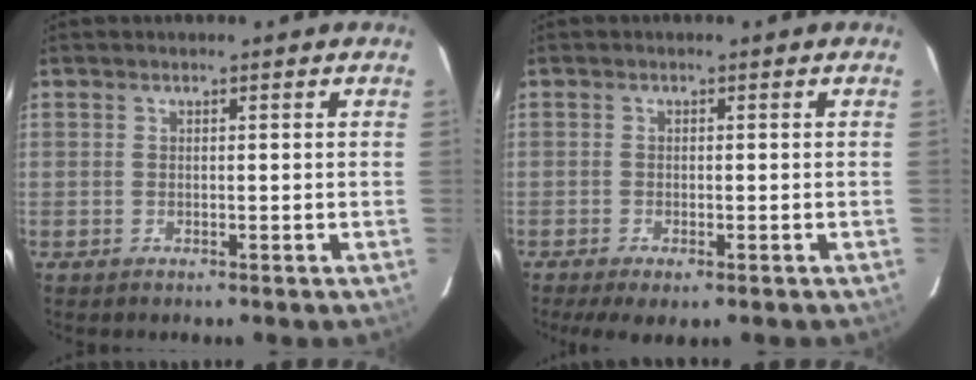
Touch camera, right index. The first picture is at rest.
{"total": 5.2, "force": [-3.4, 1.6, 3.6], "torque": [-0.082, -0.023, -0.055]}